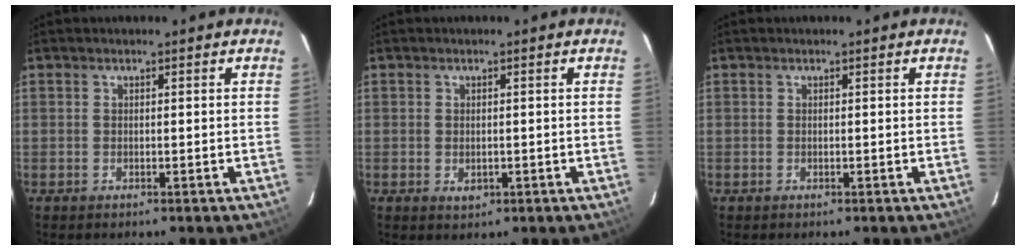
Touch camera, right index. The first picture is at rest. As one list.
[{"total": 1.7, "force": [-0.3, 1.4, 1.0], "torque": [-0.014, -0.002, -0.002]}, {"total": 0.0}]